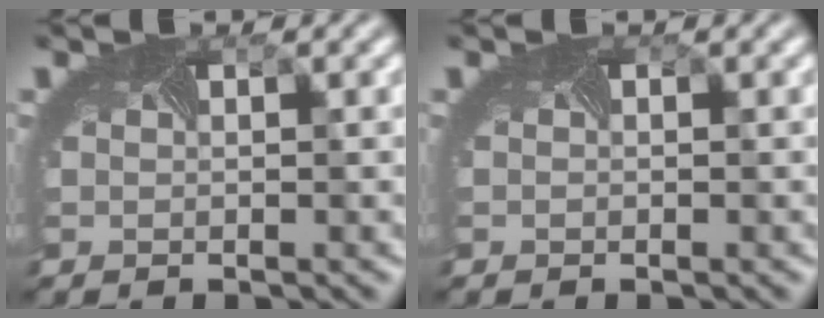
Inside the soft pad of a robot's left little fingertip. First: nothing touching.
{"total": 0.0}